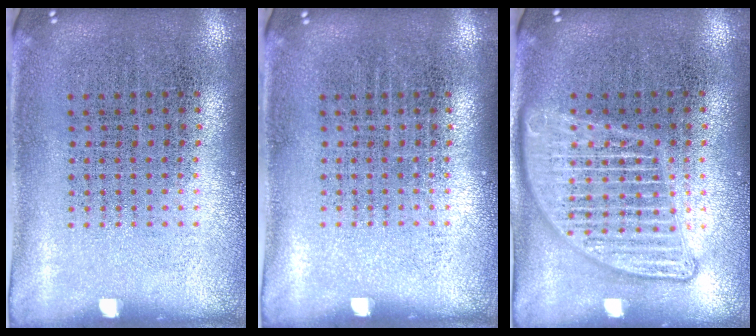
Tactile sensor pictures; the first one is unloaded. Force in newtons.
{"total": 0.0}
{"total": 3.0, "press": 3.0, "slide": 0.3}